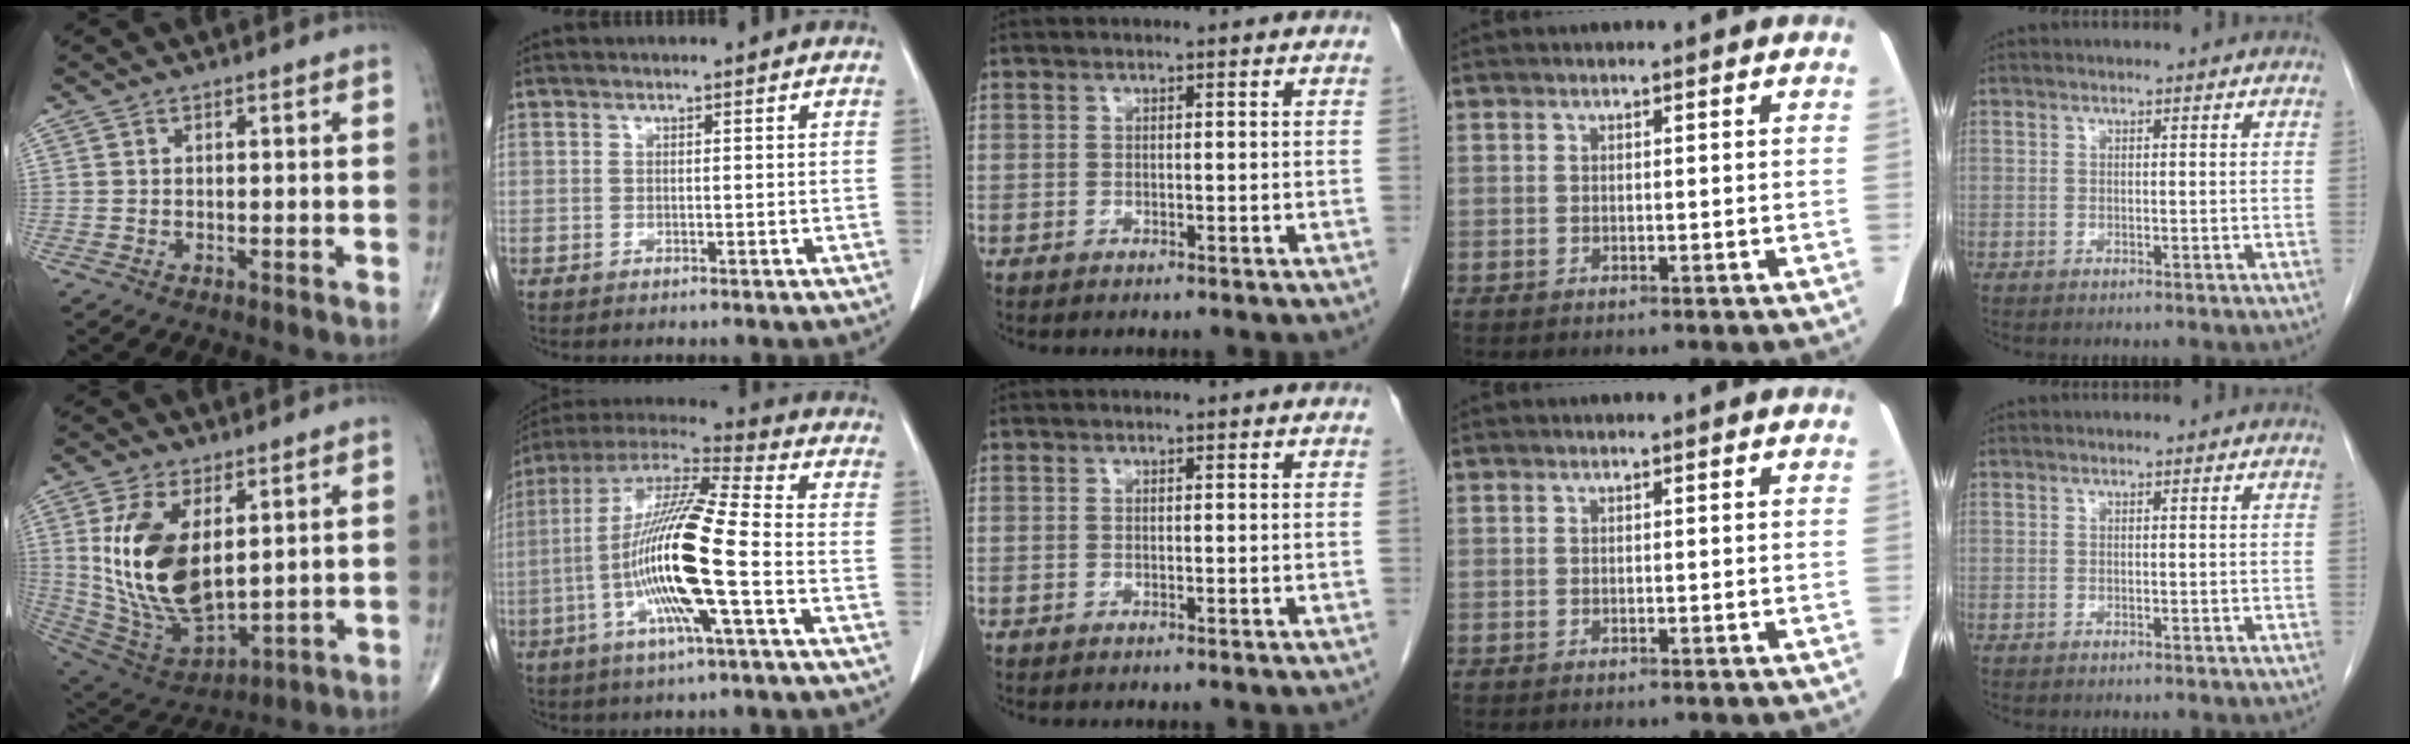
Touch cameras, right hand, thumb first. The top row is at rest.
{"thumb": {"total": 18.7, "force": [3.8, 9.8, 15.5], "torque": [-0.291, -0.026, 0.093]}, "index": {"total": 17.3, "force": [-3.9, 0.8, 16.9], "torque": [-0.338, -0.004, -0.081]}}